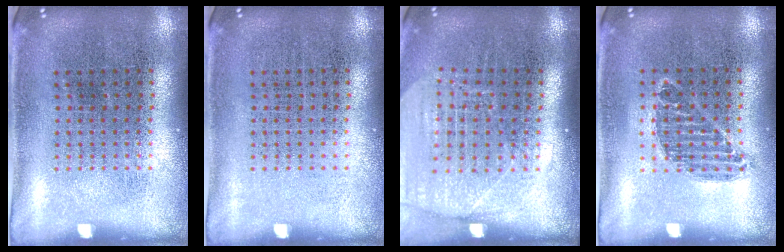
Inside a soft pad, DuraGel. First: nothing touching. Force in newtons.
{"total": 0.0}
{"total": 1.8, "press": 1.6, "slide": 0.8}
{"total": 0.7, "press": 0.7, "slide": 0.2}